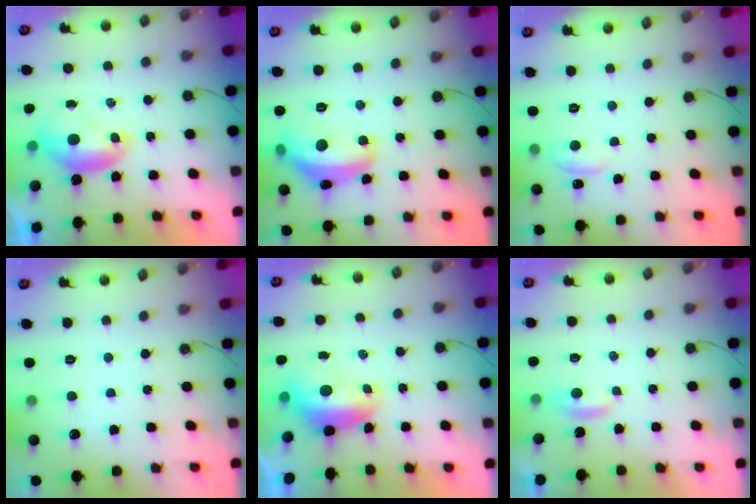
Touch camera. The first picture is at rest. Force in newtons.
{"total": 9.4, "press": 9.4, "slide": 0.7}
{"total": 1.1, "press": 0.8, "slide": 0.7}
{"total": 2.7, "press": 2.7, "slide": 0.3}
{"total": 1.7, "press": 1.5, "slide": 0.7}
{"total": 2.3, "press": 2.3, "slide": 0.4}